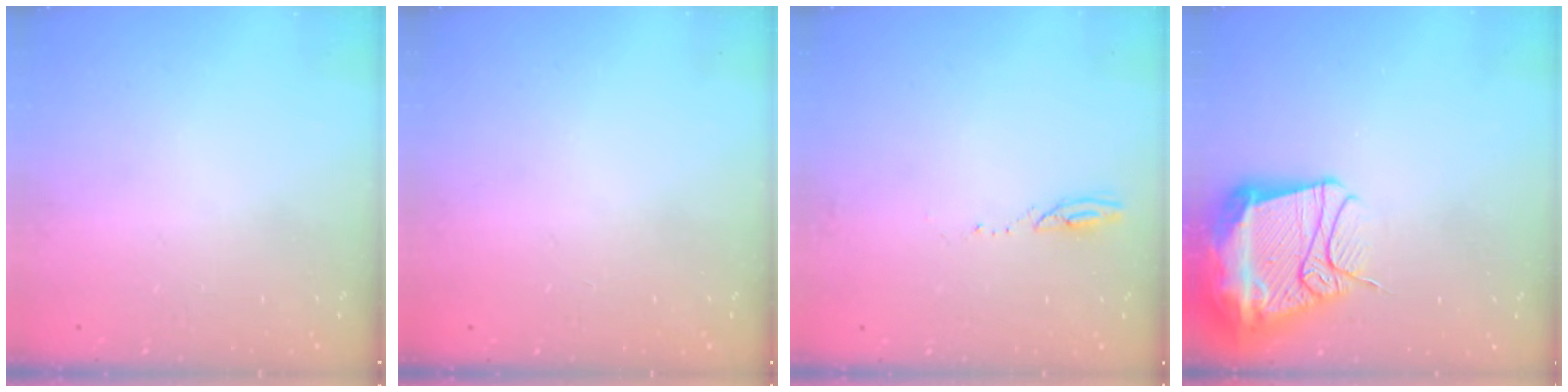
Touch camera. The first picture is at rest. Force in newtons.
{"total": 0.0}
{"total": 3.0, "press": 3.0, "slide": 0.4}
{"total": 19.1, "press": 19.0, "slide": 1.9}